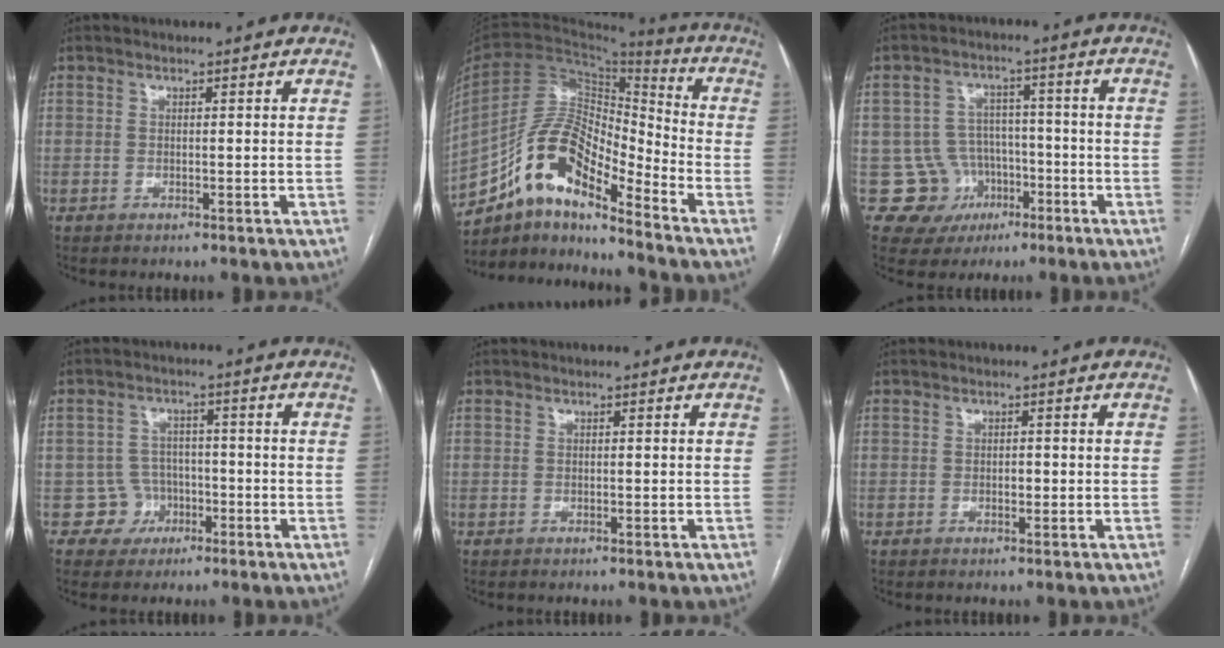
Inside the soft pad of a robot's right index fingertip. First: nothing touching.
{"total": 14.4, "force": [-10.0, 3.8, 9.7], "torque": [-0.180, 0.034, -0.179]}
{"total": 8.3, "force": [-3.0, 7.7, 0.4], "torque": [0.001, 0.021, -0.036]}
{"total": 4.5, "force": [-1.8, 4.1, -0.2], "torque": [0.016, 0.018, -0.026]}
{"total": 0.0}
{"total": 1.1, "force": [-0.2, 0.5, 0.9], "torque": [-0.016, 0.001, -0.004]}